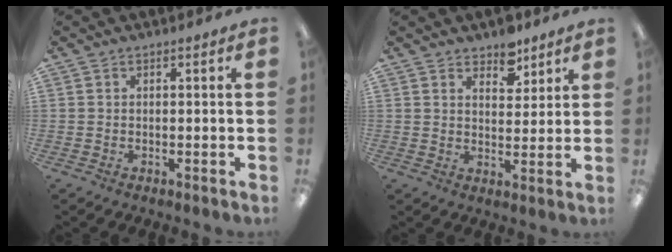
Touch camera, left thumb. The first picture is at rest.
{"total": 5.9, "force": [4.7, 3.2, 1.7], "torque": [-0.009, -0.028, 0.080]}